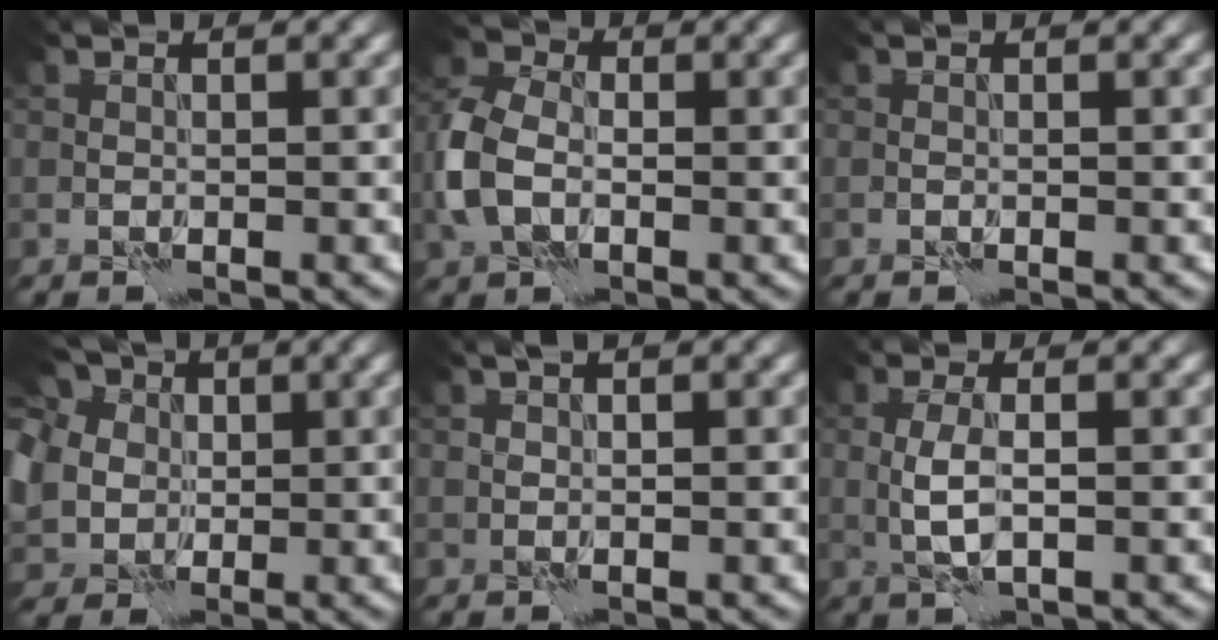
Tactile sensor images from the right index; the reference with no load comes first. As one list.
[{"total": 5.0, "force": [-1.3, 3.4, 3.4], "torque": [-0.088, 0.009, -0.038]}, {"total": 0.0}, {"total": 9.8, "force": [2.7, 8.0, 4.9], "torque": [-0.115, 0.017, 0.020]}, {"total": 0.5, "force": [0.3, 0.0, 0.4], "torque": [-0.009, 0.005, 0.005]}, {"total": 2.3, "force": [-0.2, 0.5, 2.2], "torque": [-0.053, 0.001, -0.003]}]